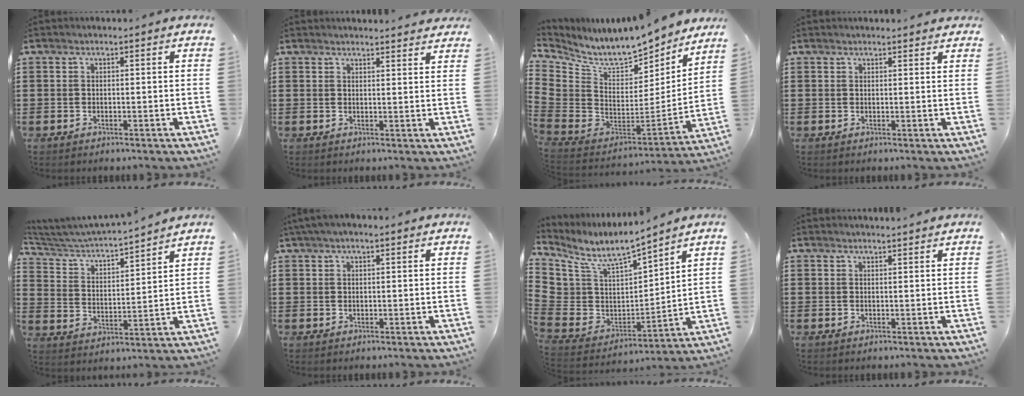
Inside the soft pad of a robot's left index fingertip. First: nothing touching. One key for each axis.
{"total": 2.2, "fx": 2.2, "fy": 0.0, "fz": 0.2, "tx": -0.009, "ty": -0.003, "tz": 0.042}
{"total": 7.3, "fx": 6.2, "fy": 2.5, "fz": 3.0, "tx": -0.085, "ty": -0.064, "tz": 0.104}
{"total": 1.3, "fx": 1.3, "fy": 0.1, "fz": 0.2, "tx": -0.006, "ty": 0.000, "tz": 0.024}
{"total": 3.7, "fx": 3.6, "fy": 0.6, "fz": 0.7, "tx": -0.038, "ty": -0.030, "tz": 0.050}
{"total": 2.0, "fx": 1.4, "fy": 0.6, "fz": 1.4, "tx": -0.028, "ty": 0.006, "tz": 0.024}
{"total": 6.2, "fx": 4.9, "fy": 2.8, "fz": 2.5, "tx": -0.086, "ty": -0.052, "tz": 0.081}
{"total": 1.4, "fx": 1.4, "fy": -0.1, "fz": 0.2, "tx": -0.006, "ty": -0.001, "tz": 0.027}